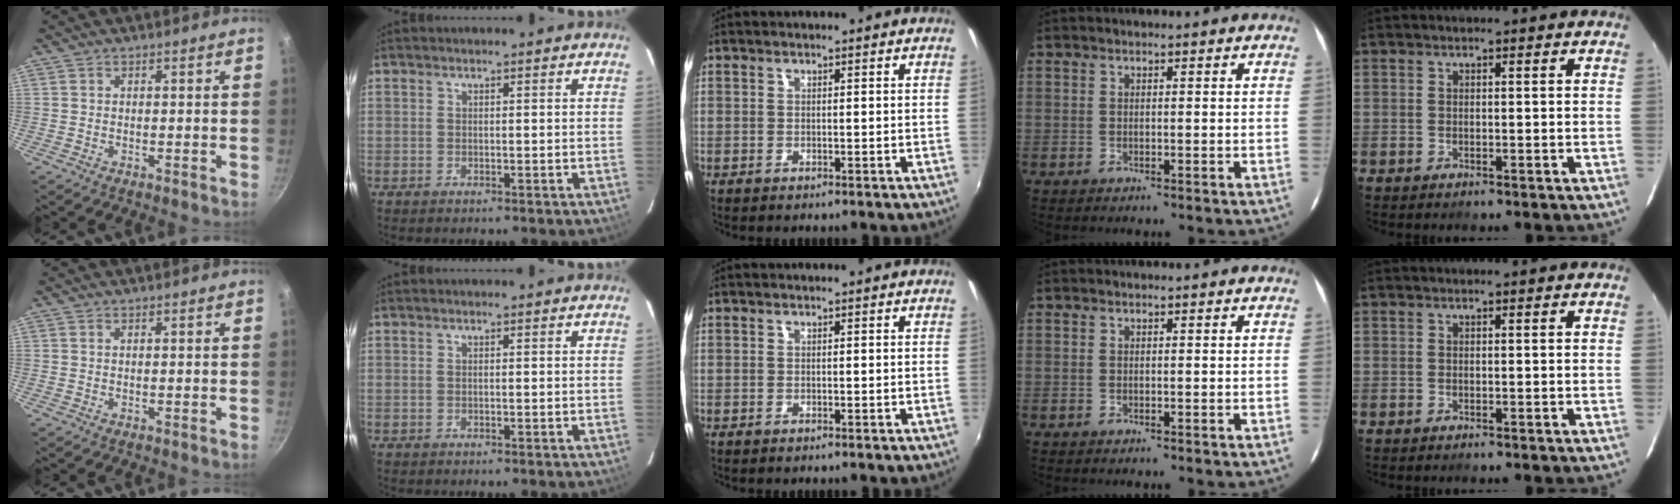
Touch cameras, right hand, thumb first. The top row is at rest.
{}